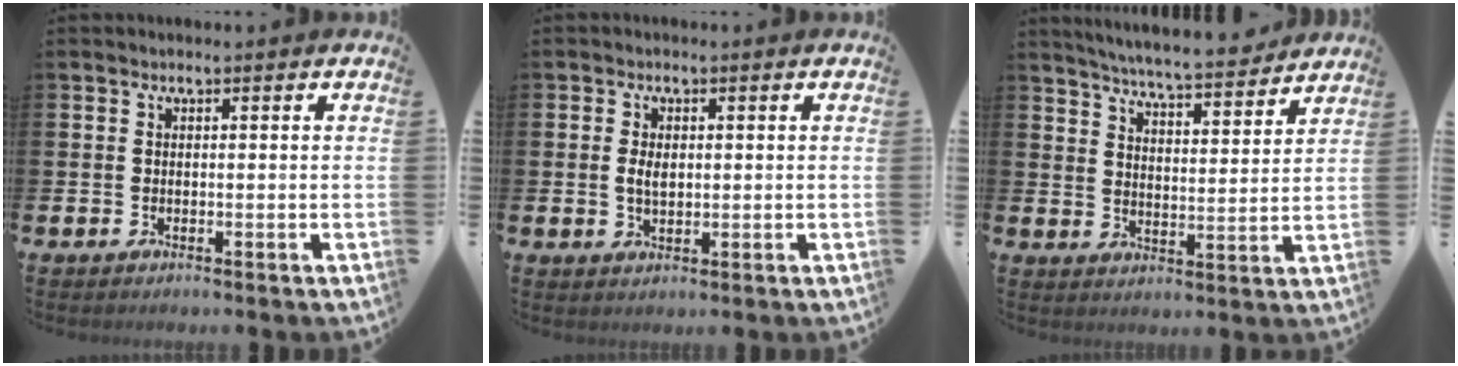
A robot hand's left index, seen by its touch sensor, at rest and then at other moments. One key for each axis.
{"total": 2.6, "fx": 0.4, "fy": 1.6, "fz": 2.0, "tx": -0.031, "ty": 0.004, "tz": 0.003}
{"total": 6.5, "fx": 6.3, "fy": 0.1, "fz": 1.5, "tx": -0.049, "ty": -0.047, "tz": 0.109}